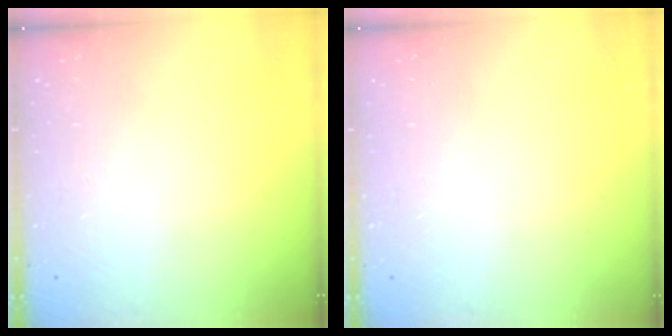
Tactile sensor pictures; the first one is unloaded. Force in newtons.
{"total": 0.0}